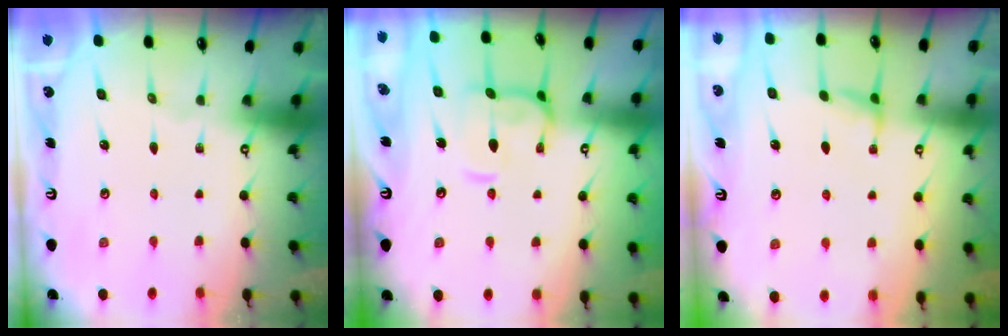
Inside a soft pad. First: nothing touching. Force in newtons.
{"total": 5.4, "press": 5.3, "slide": 1.1}
{"total": 1.6, "press": 1.5, "slide": 0.6}